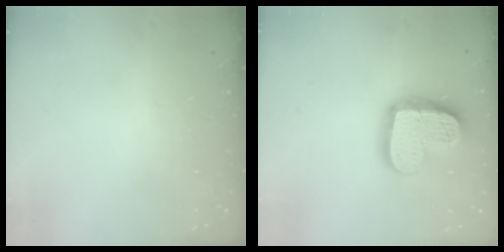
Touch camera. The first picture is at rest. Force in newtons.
{"total": 19.6, "press": 19.5, "slide": 1.4}